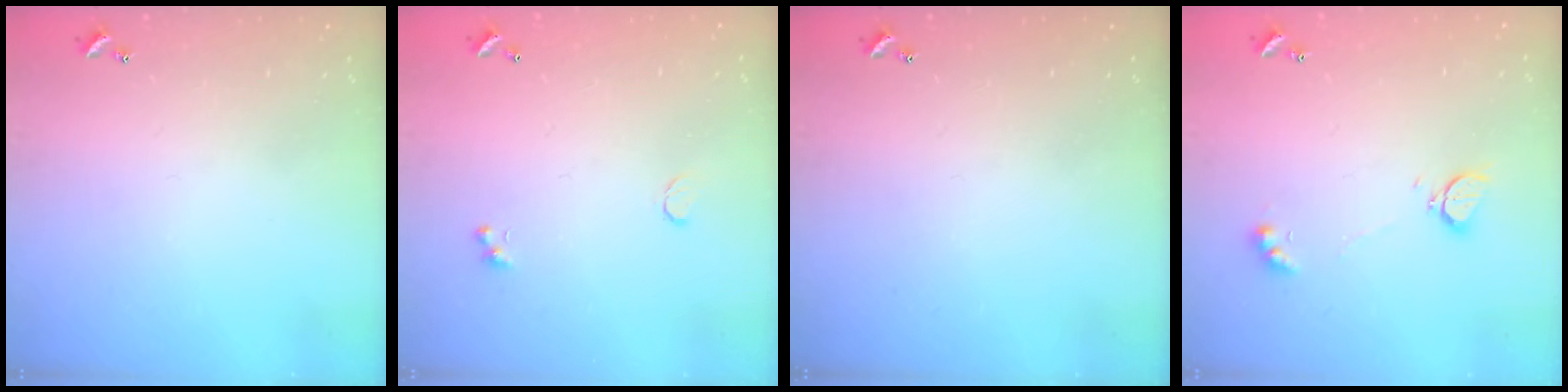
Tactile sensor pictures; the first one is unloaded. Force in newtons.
{"total": 0.6, "press": 0.4, "slide": 0.4}
{"total": 0.0}
{"total": 2.3, "press": 2.3, "slide": 0.5}